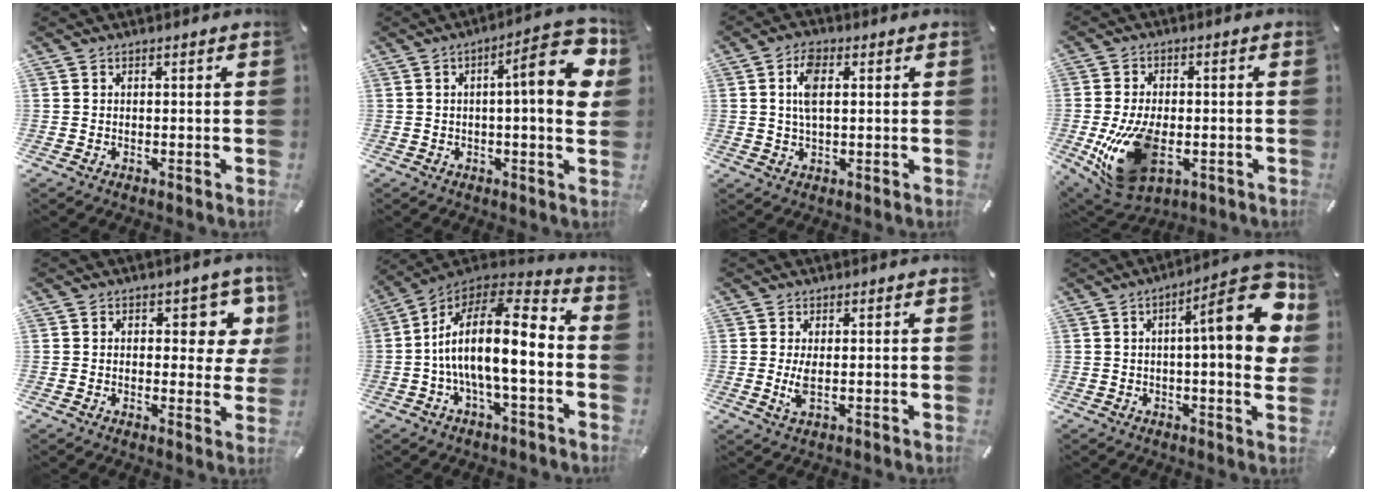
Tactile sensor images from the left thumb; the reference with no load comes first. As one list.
[{"total": 14.9, "force": [3.6, 3.6, 14.0], "torque": [-0.181, -0.021, 0.046]}, {"total": 6.1, "force": [1.5, 3.0, 5.1], "torque": [-0.115, 0.002, 0.019]}, {"total": 16.2, "force": [-3.4, 9.8, 12.5], "torque": [-0.244, -0.012, -0.049]}, {"total": 8.3, "force": [3.4, 4.6, 6.0], "torque": [-0.051, -0.018, 0.050]}, {"total": 17.0, "force": [-3.0, 6.1, 15.5], "torque": [-0.281, -0.003, -0.058]}, {"total": 3.8, "force": [0.3, 1.0, 3.7], "torque": [-0.082, -0.007, 0.002]}, {"total": 18.9, "force": [4.9, 5.0, 17.6], "torque": [-0.229, -0.027, 0.058]}]